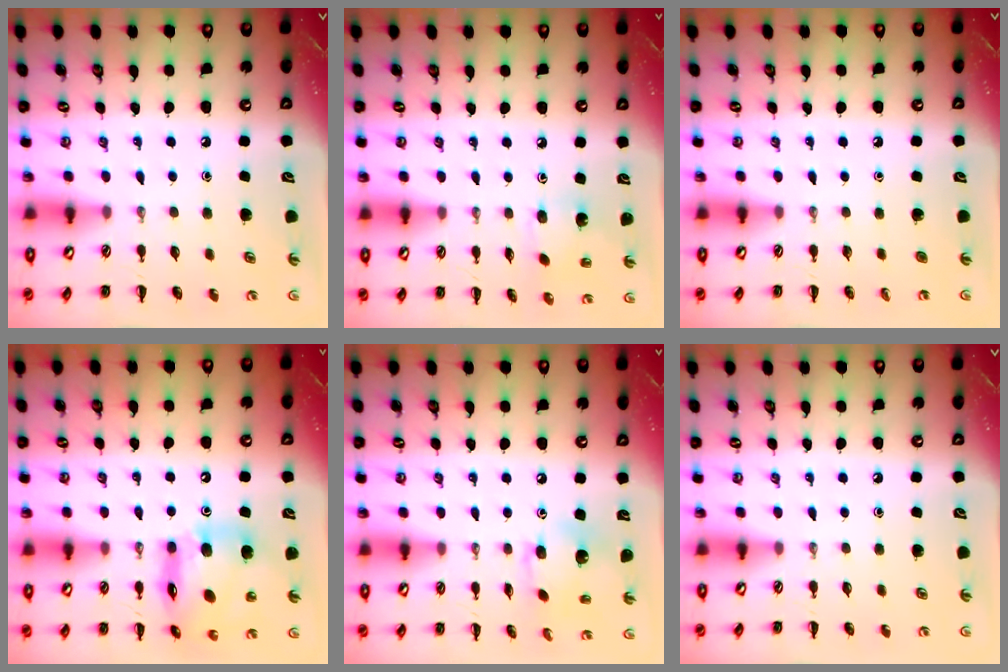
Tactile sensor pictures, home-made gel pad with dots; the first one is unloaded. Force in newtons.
{"total": 3.8, "press": 3.6, "slide": 1.1}
{"total": 0.0}
{"total": 13.7, "press": 13.2, "slide": 3.8}
{"total": 6.6, "press": 6.5, "slide": 0.6}
{"total": 0.0}